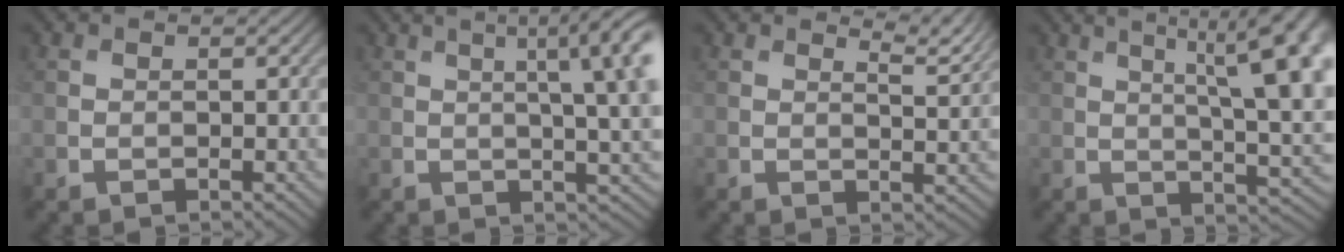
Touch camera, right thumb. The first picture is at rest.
{"total": 10.2, "force": [2.6, 2.8, 9.5], "torque": [-0.094, 0.034, 0.027]}
{"total": 3.7, "force": [2.9, 0.8, 2.2], "torque": [-0.039, -0.005, 0.047]}
{"total": 15.5, "force": [4.6, 5.3, 13.8], "torque": [-0.169, 0.040, 0.065]}